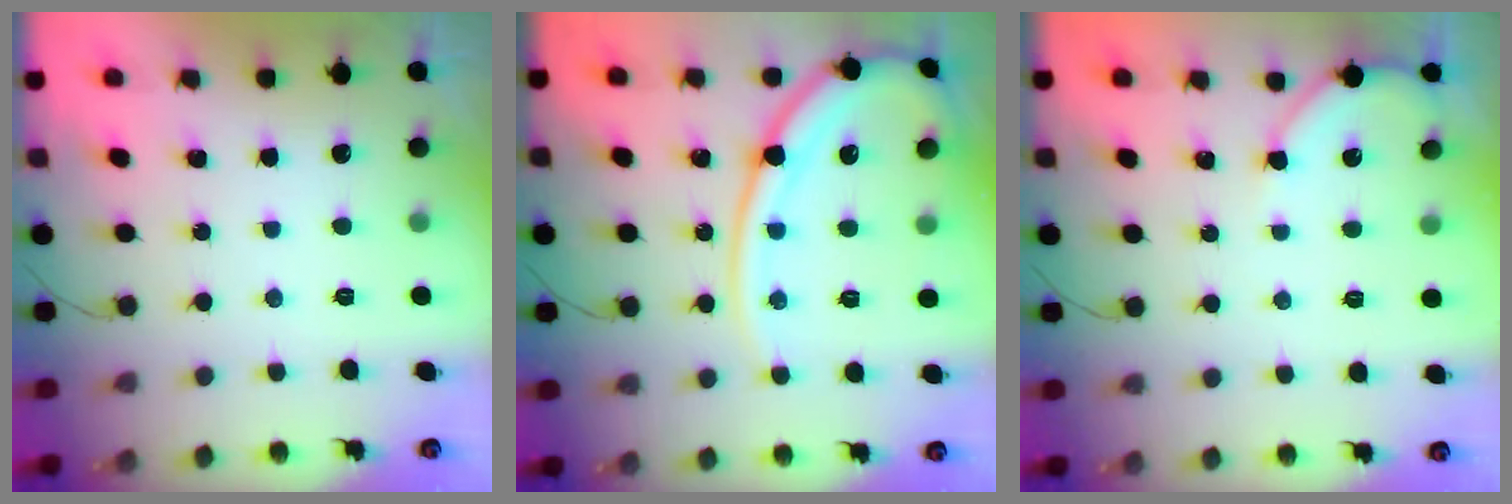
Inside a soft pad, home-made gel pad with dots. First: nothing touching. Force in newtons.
{"total": 16.0, "press": 15.9, "slide": 1.7}
{"total": 5.1, "press": 5.0, "slide": 0.9}